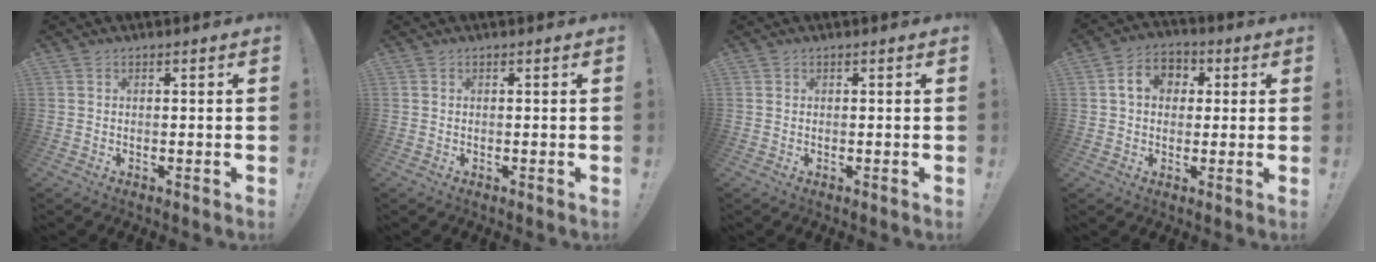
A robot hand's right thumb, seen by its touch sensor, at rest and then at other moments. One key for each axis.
{"total": 0.0}
{"total": 0.0}
{"total": 8.8, "fx": 2.0, "fy": 7.1, "fz": 4.8, "tx": -0.071, "ty": 0.008, "tz": 0.039}